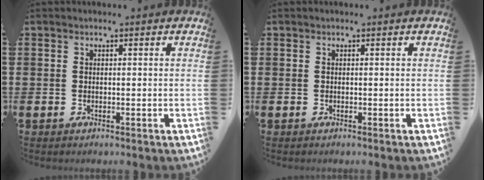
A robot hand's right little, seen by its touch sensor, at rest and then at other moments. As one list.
[{"total": 0.0}]